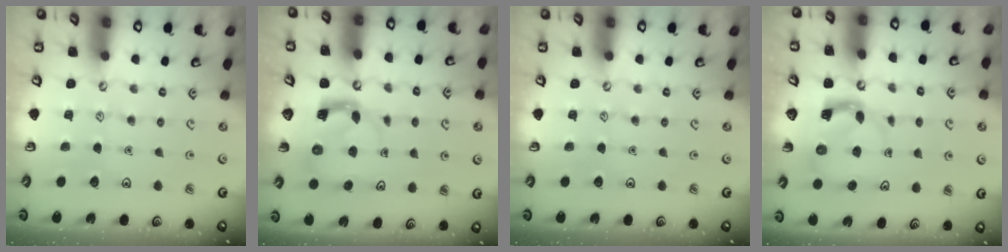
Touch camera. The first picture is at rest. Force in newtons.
{"total": 3.9, "press": 3.9, "slide": 0.7}
{"total": 0.0}
{"total": 3.7, "press": 3.6, "slide": 0.7}